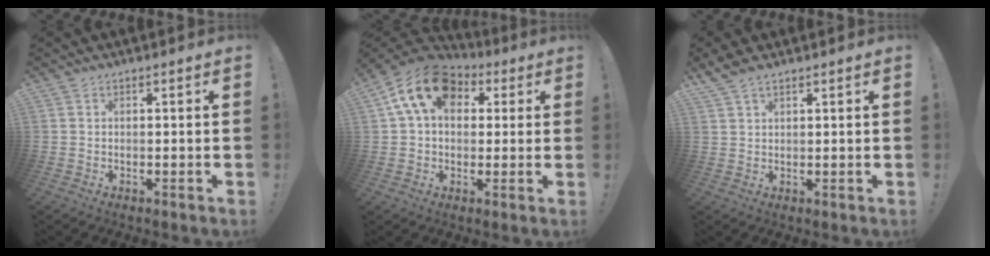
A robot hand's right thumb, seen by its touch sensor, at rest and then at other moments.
{"total": 14.9, "force": [5.4, 10.1, 9.5], "torque": [-0.163, -0.005, 0.100]}
{"total": 3.4, "force": [2.7, 1.1, 1.7], "torque": [-0.031, -0.010, 0.051]}